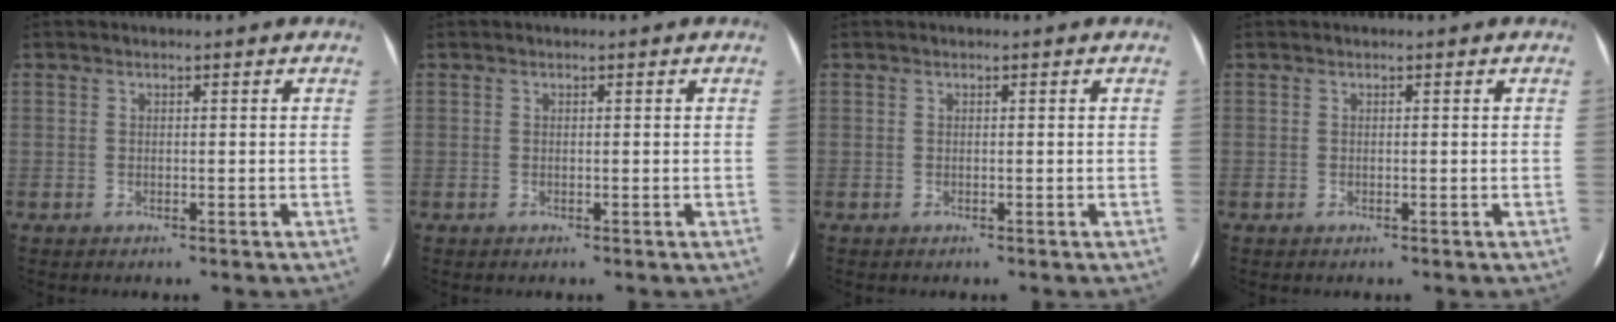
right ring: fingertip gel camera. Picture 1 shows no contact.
{"total": 0.0}
{"total": 0.0}
{"total": 0.0}